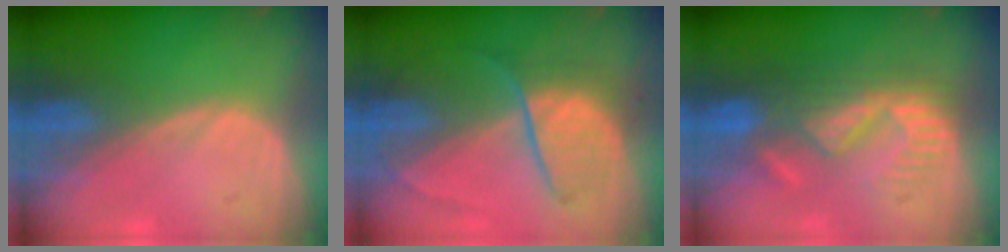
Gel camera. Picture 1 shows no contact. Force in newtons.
{"total": 6.4, "press": 6.4, "slide": 0.7}
{"total": 8.7, "press": 8.1, "slide": 3.0}